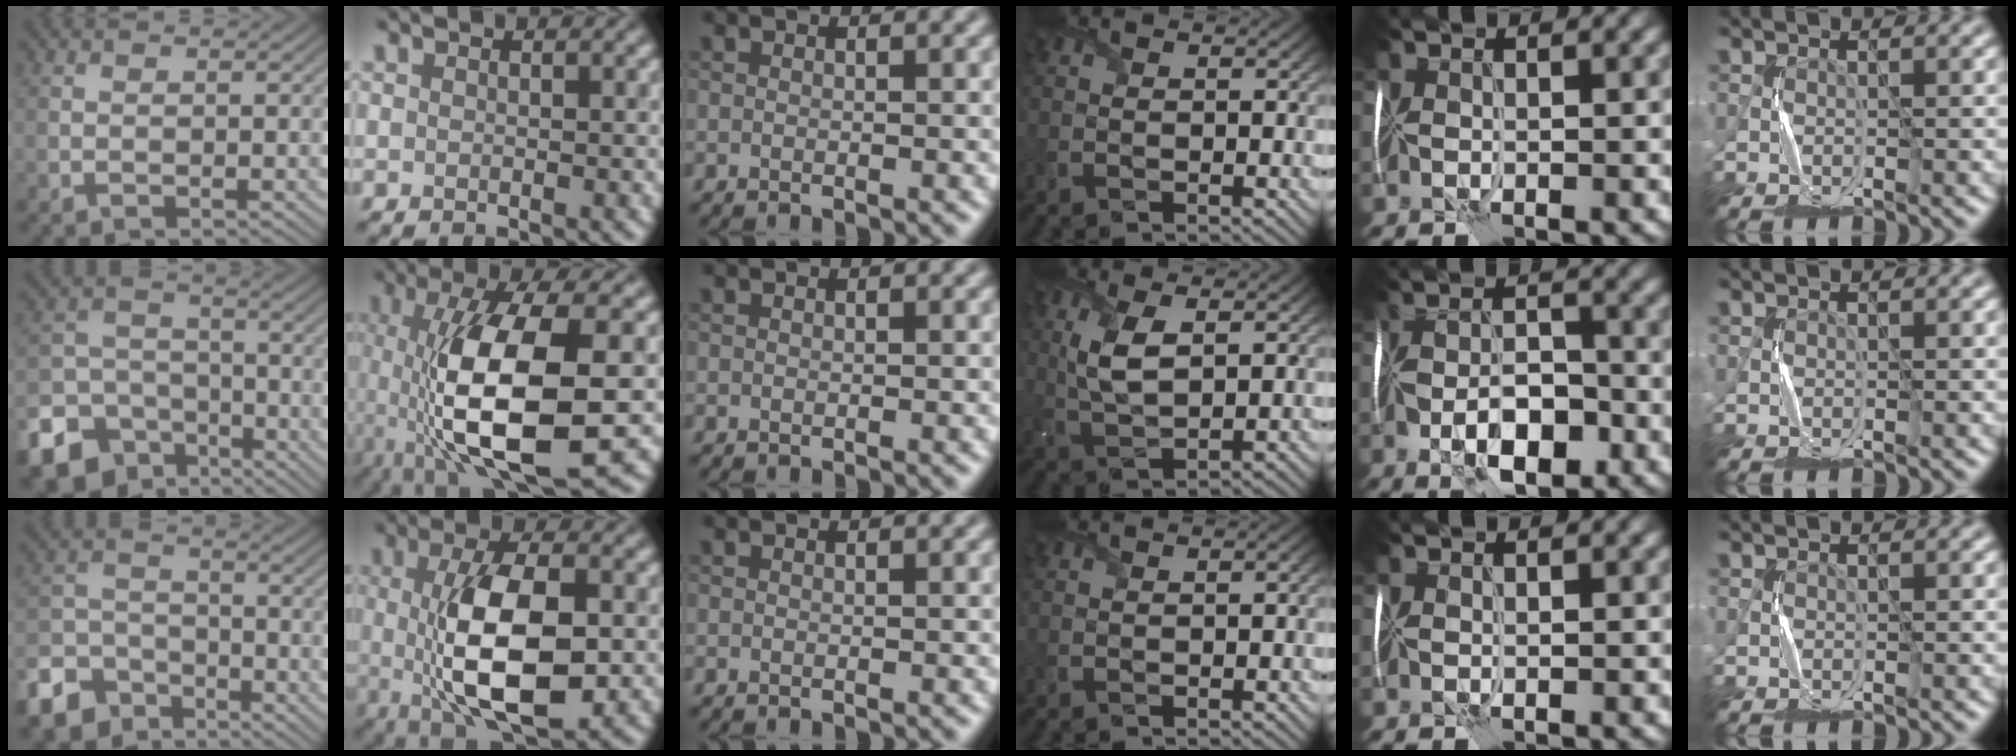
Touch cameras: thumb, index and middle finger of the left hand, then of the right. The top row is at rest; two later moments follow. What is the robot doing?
{"motion": "fold", "object": "plastic wrap"}